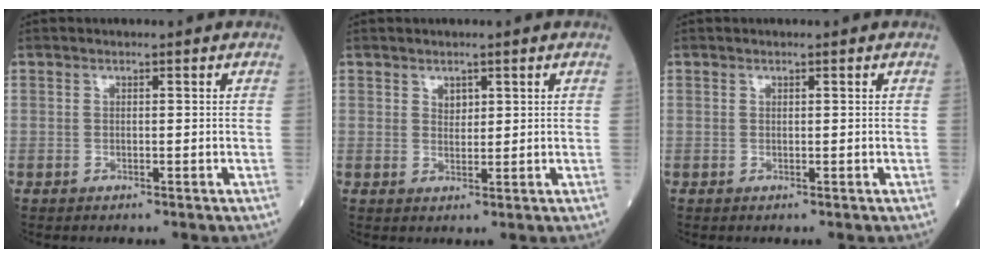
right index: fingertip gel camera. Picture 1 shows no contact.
{"total": 1.5, "force": [0.9, 0.9, 0.8], "torque": [-0.013, -0.002, 0.019]}
{"total": 0.0}